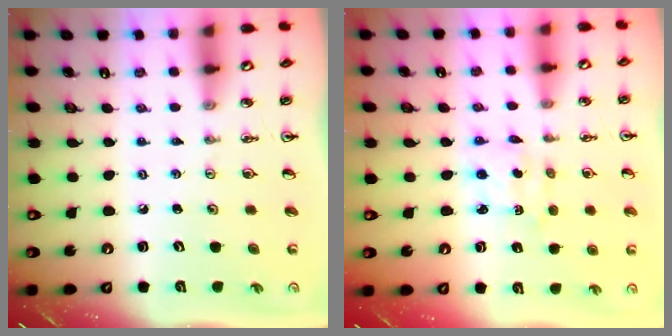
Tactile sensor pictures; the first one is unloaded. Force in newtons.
{"total": 2.3, "press": 2.3, "slide": 0.4}